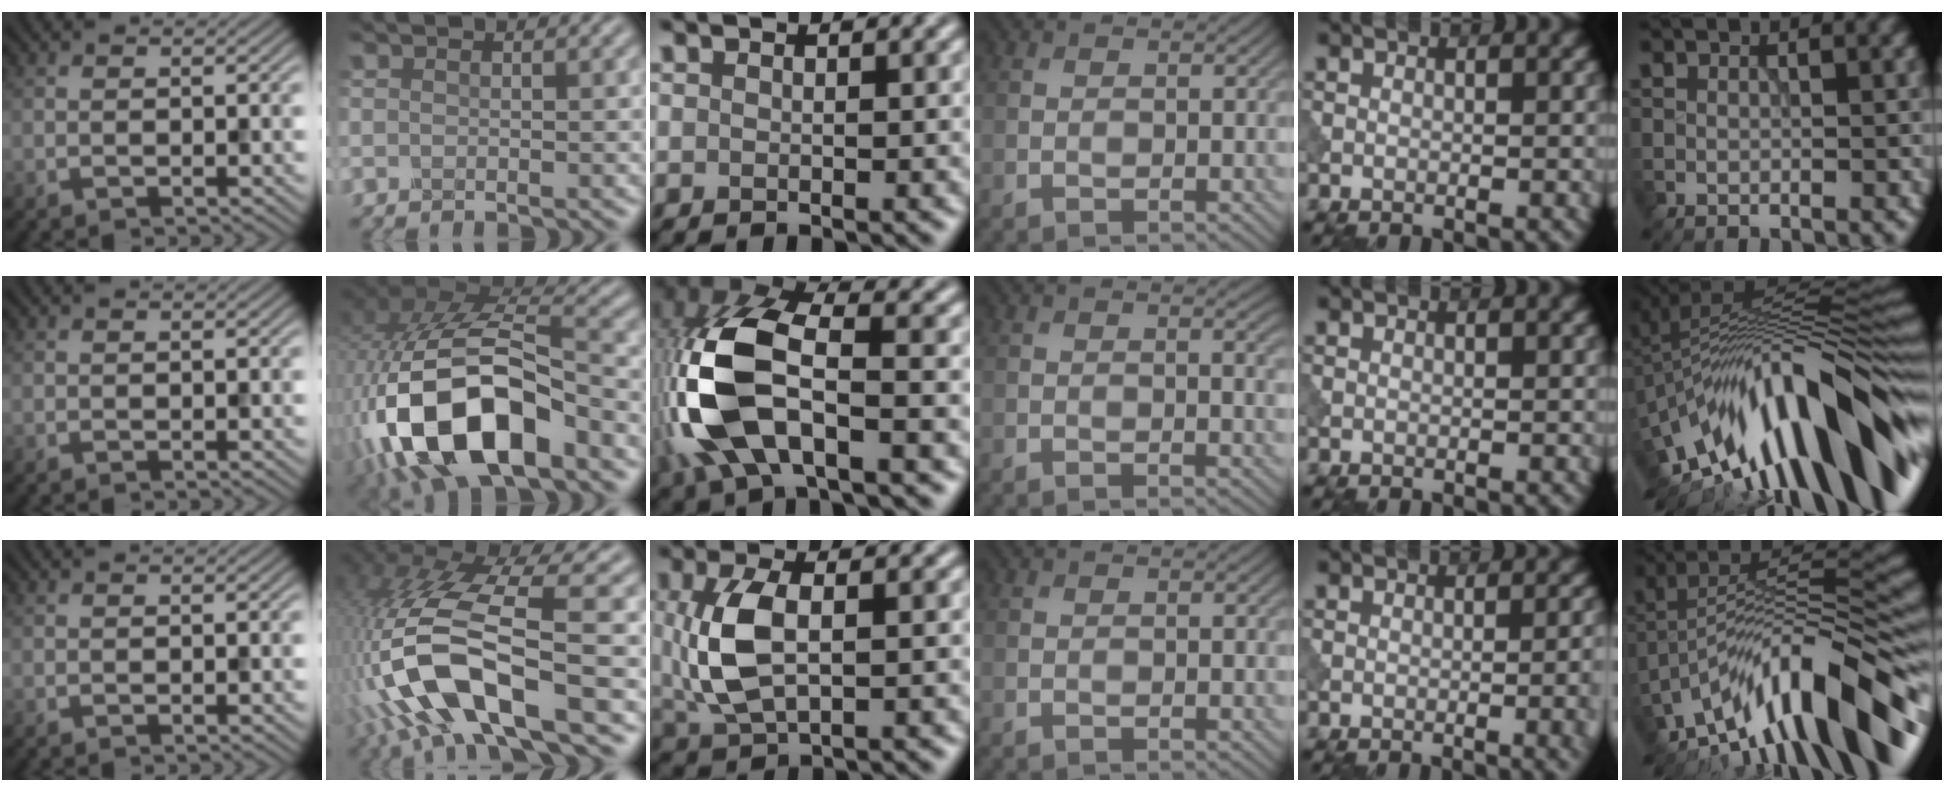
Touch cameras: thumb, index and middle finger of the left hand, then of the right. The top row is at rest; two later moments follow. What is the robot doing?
{"motion": "dispense", "object": "dispenser bottle"}